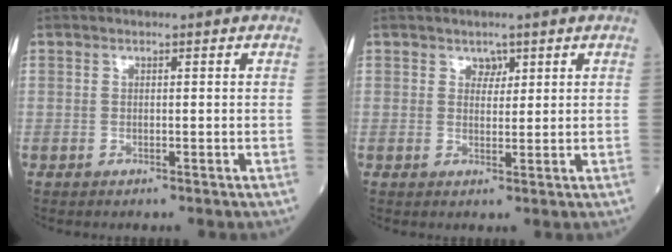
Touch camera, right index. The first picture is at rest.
{"total": 1.9, "force": [1.2, 1.2, 0.8], "torque": [-0.004, -0.001, 0.017]}